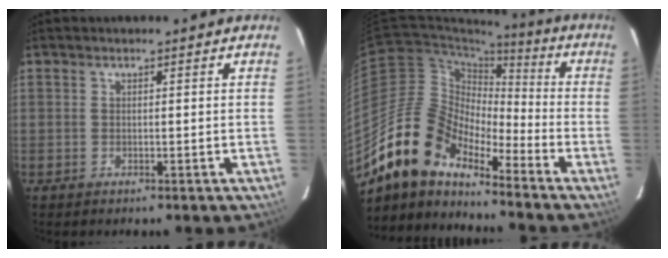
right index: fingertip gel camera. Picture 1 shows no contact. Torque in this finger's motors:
{"motor_torque": [0.98, -0.96, 0.80, 0.12]}